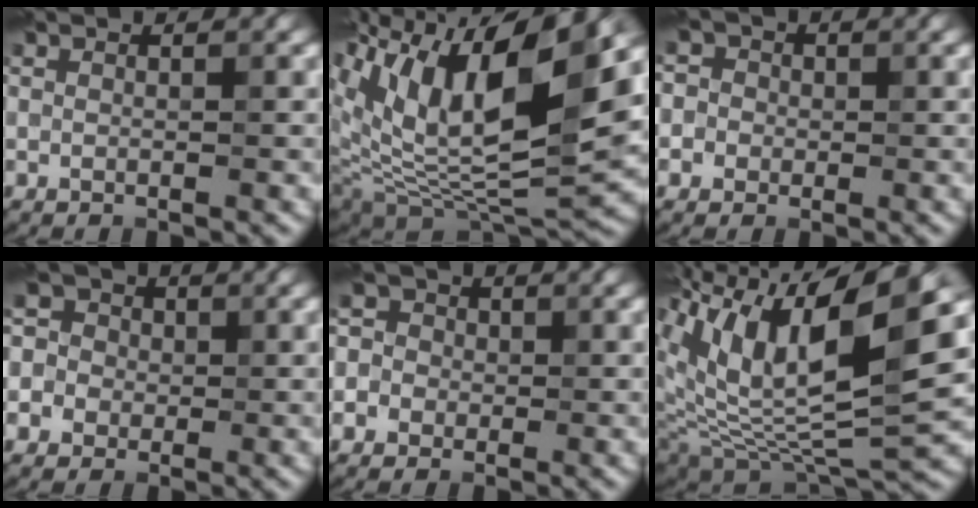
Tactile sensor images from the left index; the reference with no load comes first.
{"total": 15.1, "force": [6.5, 6.2, 12.2], "torque": [-0.230, 0.020, 0.115]}
{"total": 3.9, "force": [0.7, 3.6, 1.3], "torque": [0.008, 0.029, -0.018]}
{"total": 6.3, "force": [0.4, 5.9, 2.2], "torque": [-0.031, 0.041, -0.030]}
{"total": 4.9, "force": [0.2, 4.6, 1.6], "torque": [-0.006, 0.031, -0.033]}
{"total": 15.3, "force": [5.7, 6.3, 12.8], "torque": [-0.245, 0.018, 0.100]}